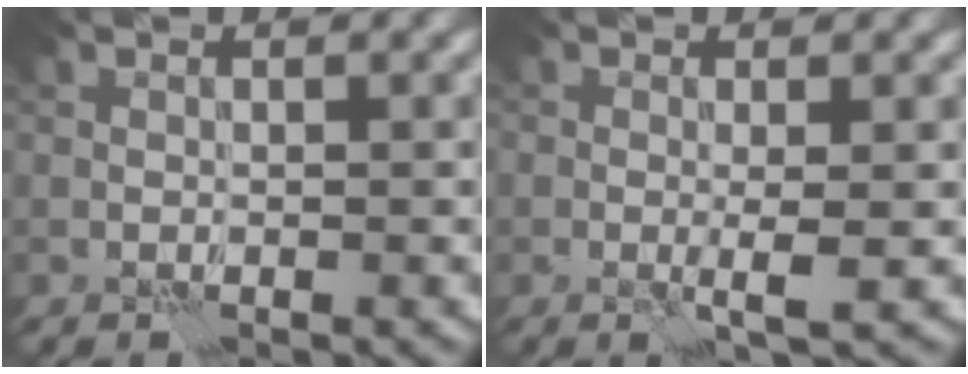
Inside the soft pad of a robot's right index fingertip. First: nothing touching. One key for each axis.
{"total": 1.7, "fx": -0.3, "fy": 0.0, "fz": 1.7, "tx": -0.029, "ty": -0.004, "tz": -0.007}